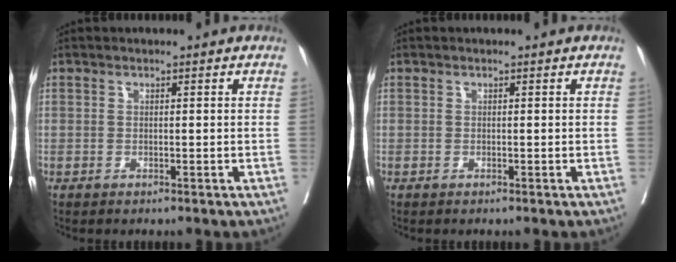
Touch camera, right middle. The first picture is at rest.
{"total": 0.0}